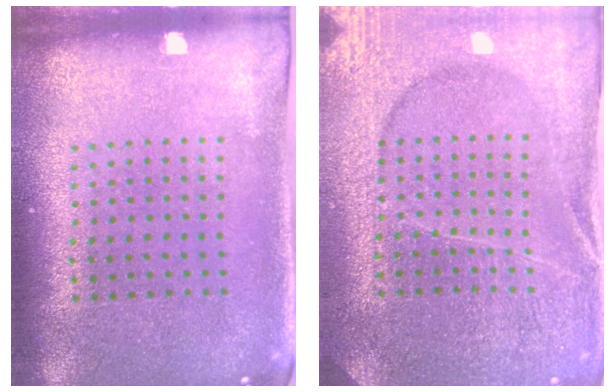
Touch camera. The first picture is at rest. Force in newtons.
{"total": 4.0, "press": 3.9, "slide": 1.1}